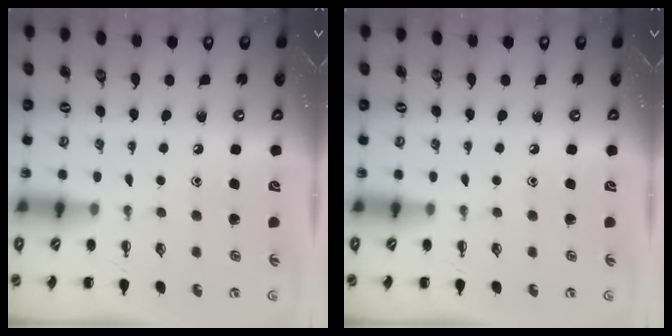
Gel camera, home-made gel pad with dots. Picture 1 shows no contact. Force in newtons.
{"total": 0.0}